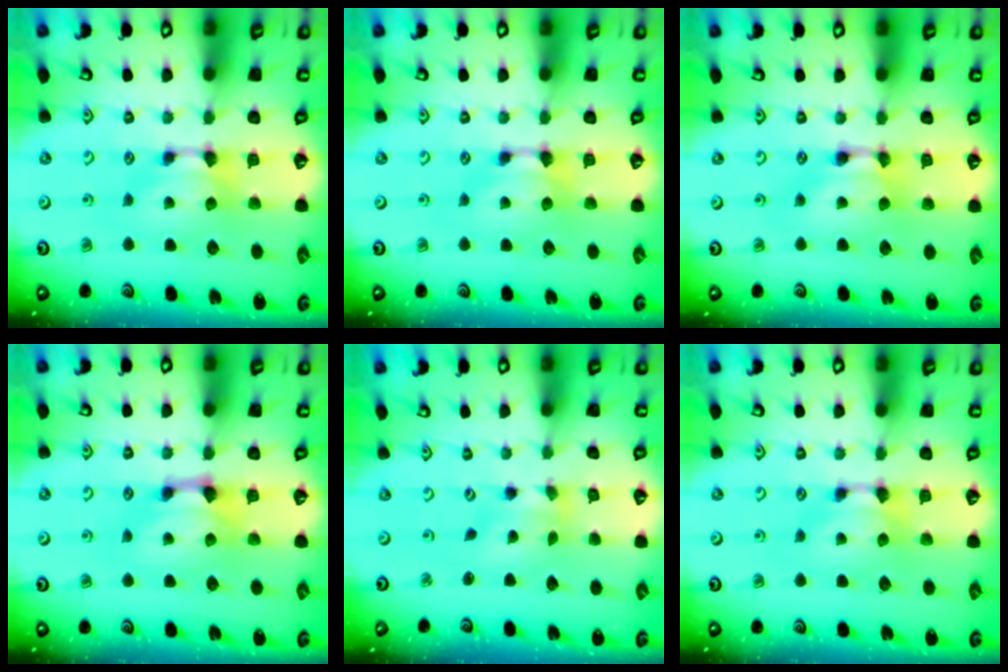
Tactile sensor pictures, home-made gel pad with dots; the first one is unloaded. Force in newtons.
{"total": 0.0}
{"total": 1.9, "press": 1.9, "slide": 0.2}
{"total": 1.5, "press": 1.2, "slide": 0.9}
{"total": 1.4, "press": 0.8, "slide": 1.2}
{"total": 0.0}